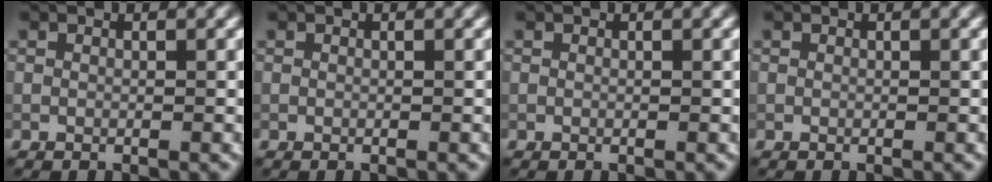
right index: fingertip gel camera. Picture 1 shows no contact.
{"total": 0.0}
{"total": 0.0}
{"total": 0.0}